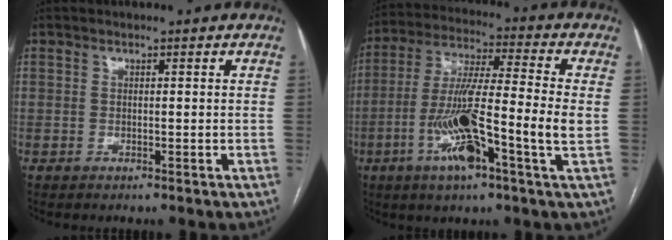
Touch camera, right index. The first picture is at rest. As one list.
[{"total": 15.3, "force": [-3.6, 0.4, 14.8], "torque": [-0.282, -0.004, -0.074]}]